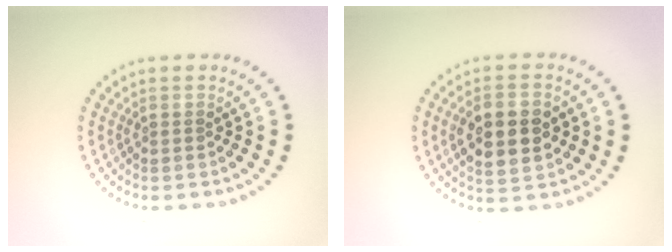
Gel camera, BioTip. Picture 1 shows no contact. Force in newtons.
{"total": 5.6, "press": 5.6, "slide": 0.4}